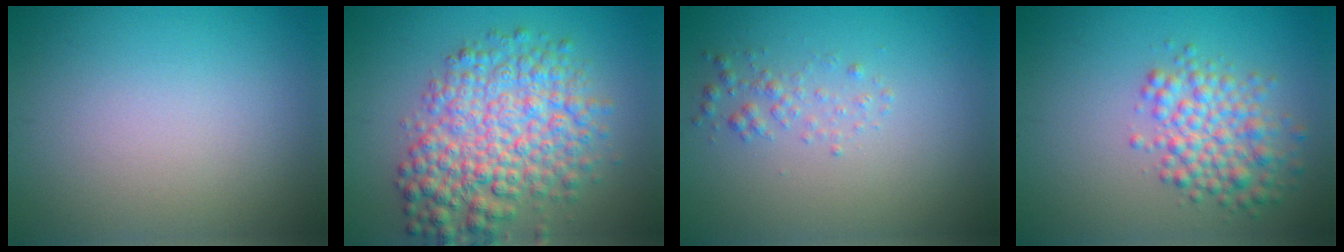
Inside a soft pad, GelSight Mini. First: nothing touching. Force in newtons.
{"total": 7.6, "press": 7.6, "slide": 0.2}
{"total": 1.3, "press": 1.3, "slide": 0.0}
{"total": 4.3, "press": 4.3, "slide": 0.2}